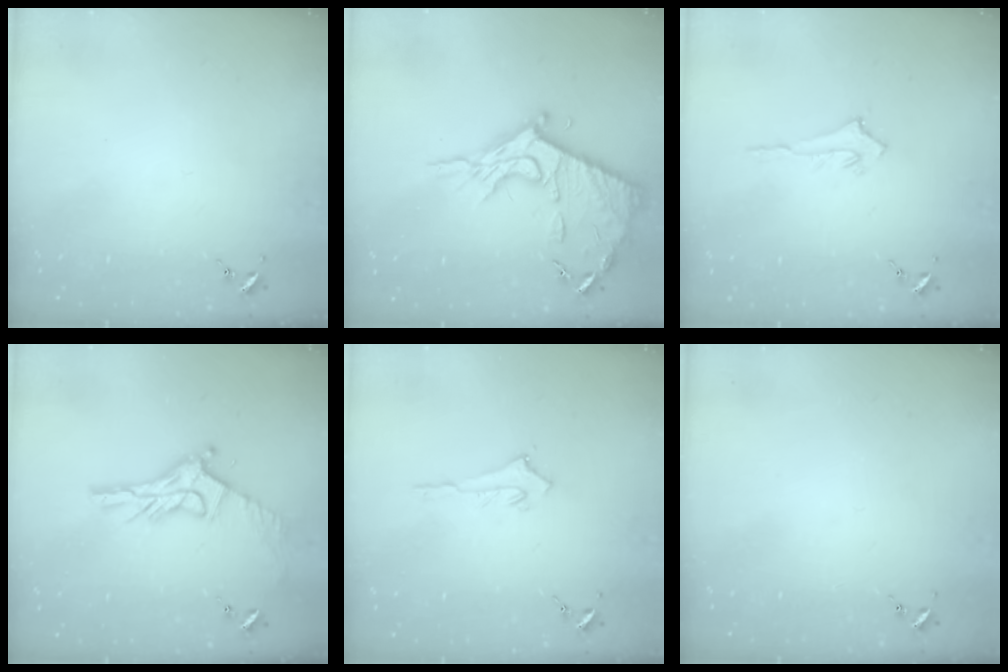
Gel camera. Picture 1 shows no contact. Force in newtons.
{"total": 18.3, "press": 18.2, "slide": 1.4}
{"total": 2.8, "press": 2.8, "slide": 0.4}
{"total": 14.9, "press": 14.9, "slide": 0.9}
{"total": 2.6, "press": 2.6, "slide": 0.2}
{"total": 0.0}